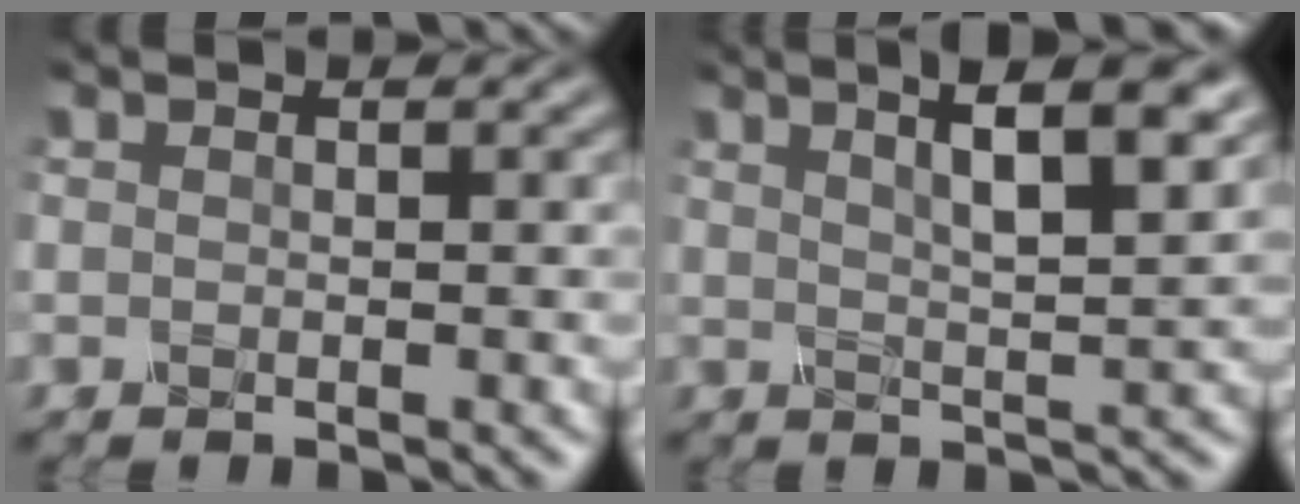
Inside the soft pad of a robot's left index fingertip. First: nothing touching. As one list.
[{"total": 7.9, "force": [3.9, 2.1, 6.5], "torque": [-0.069, 0.029, 0.039]}]